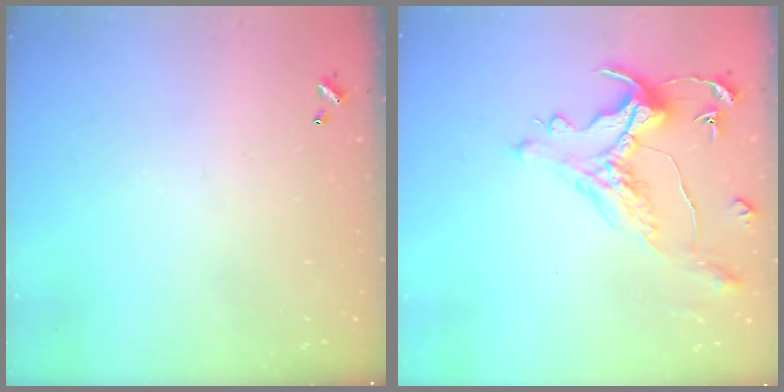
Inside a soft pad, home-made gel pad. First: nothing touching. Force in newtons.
{"total": 1.0, "press": 0.3, "slide": 1.0}